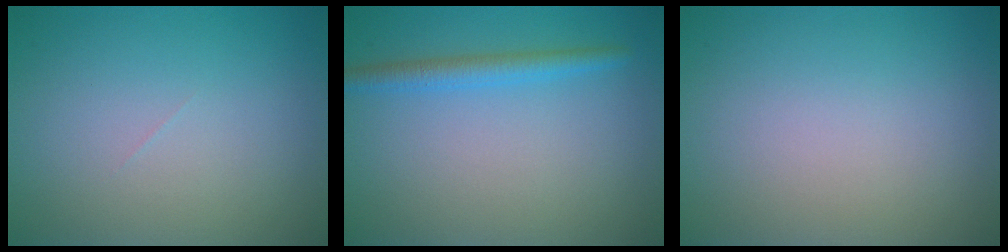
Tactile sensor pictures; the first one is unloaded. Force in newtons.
{"total": 2.2, "press": 2.2, "slide": 0.2}
{"total": 0.0}